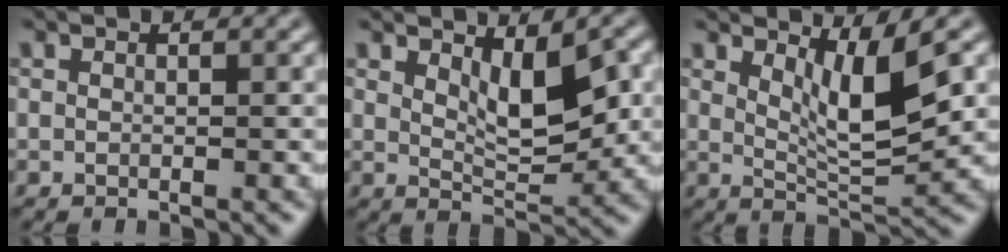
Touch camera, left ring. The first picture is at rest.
{"total": 4.7, "force": [1.7, 1.8, 4.0], "torque": [-0.063, -0.005, 0.030]}
{"total": 5.0, "force": [2.0, 1.2, 4.4], "torque": [-0.073, -0.012, 0.038]}